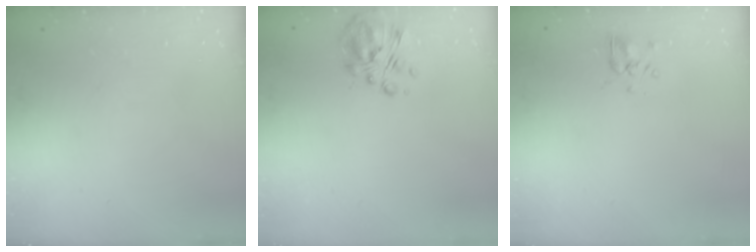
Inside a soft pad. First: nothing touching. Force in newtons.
{"total": 6.8, "press": 6.6, "slide": 1.8}
{"total": 3.1, "press": 2.9, "slide": 1.1}